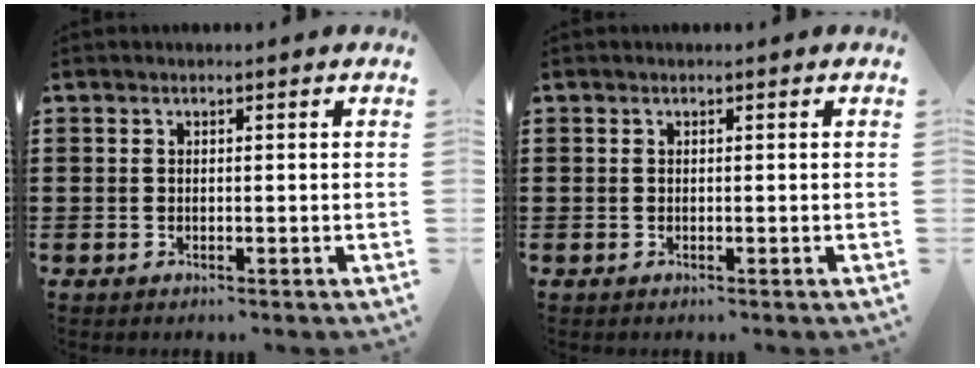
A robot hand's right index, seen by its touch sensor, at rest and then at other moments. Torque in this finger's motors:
{"motor_torque": [0.45, 0.45, 0.00, 0.00]}